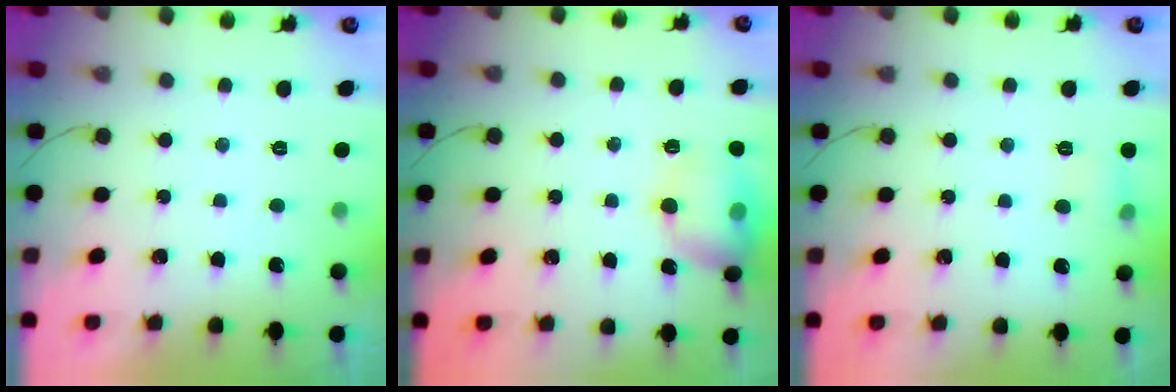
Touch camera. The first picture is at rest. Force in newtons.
{"total": 12.8, "press": 12.6, "slide": 2.1}
{"total": 5.9, "press": 5.7, "slide": 1.8}